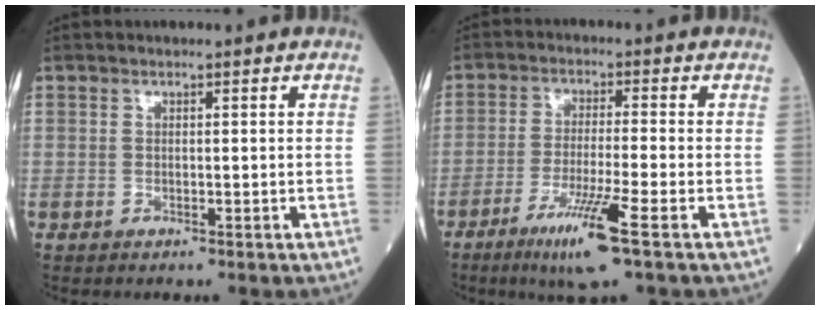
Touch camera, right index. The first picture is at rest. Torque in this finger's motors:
{"motor_torque": [1.07, -0.57, 0.55, 0.18]}